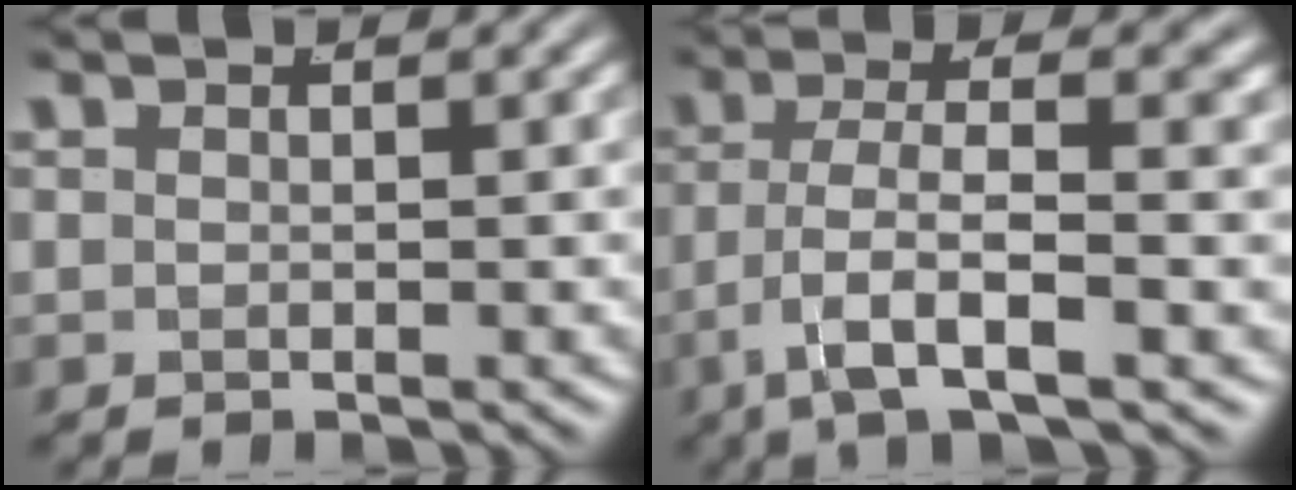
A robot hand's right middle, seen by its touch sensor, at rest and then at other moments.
{"total": 6.0, "force": [-1.4, 2.0, 5.5], "torque": [-0.102, -0.019, -0.012]}